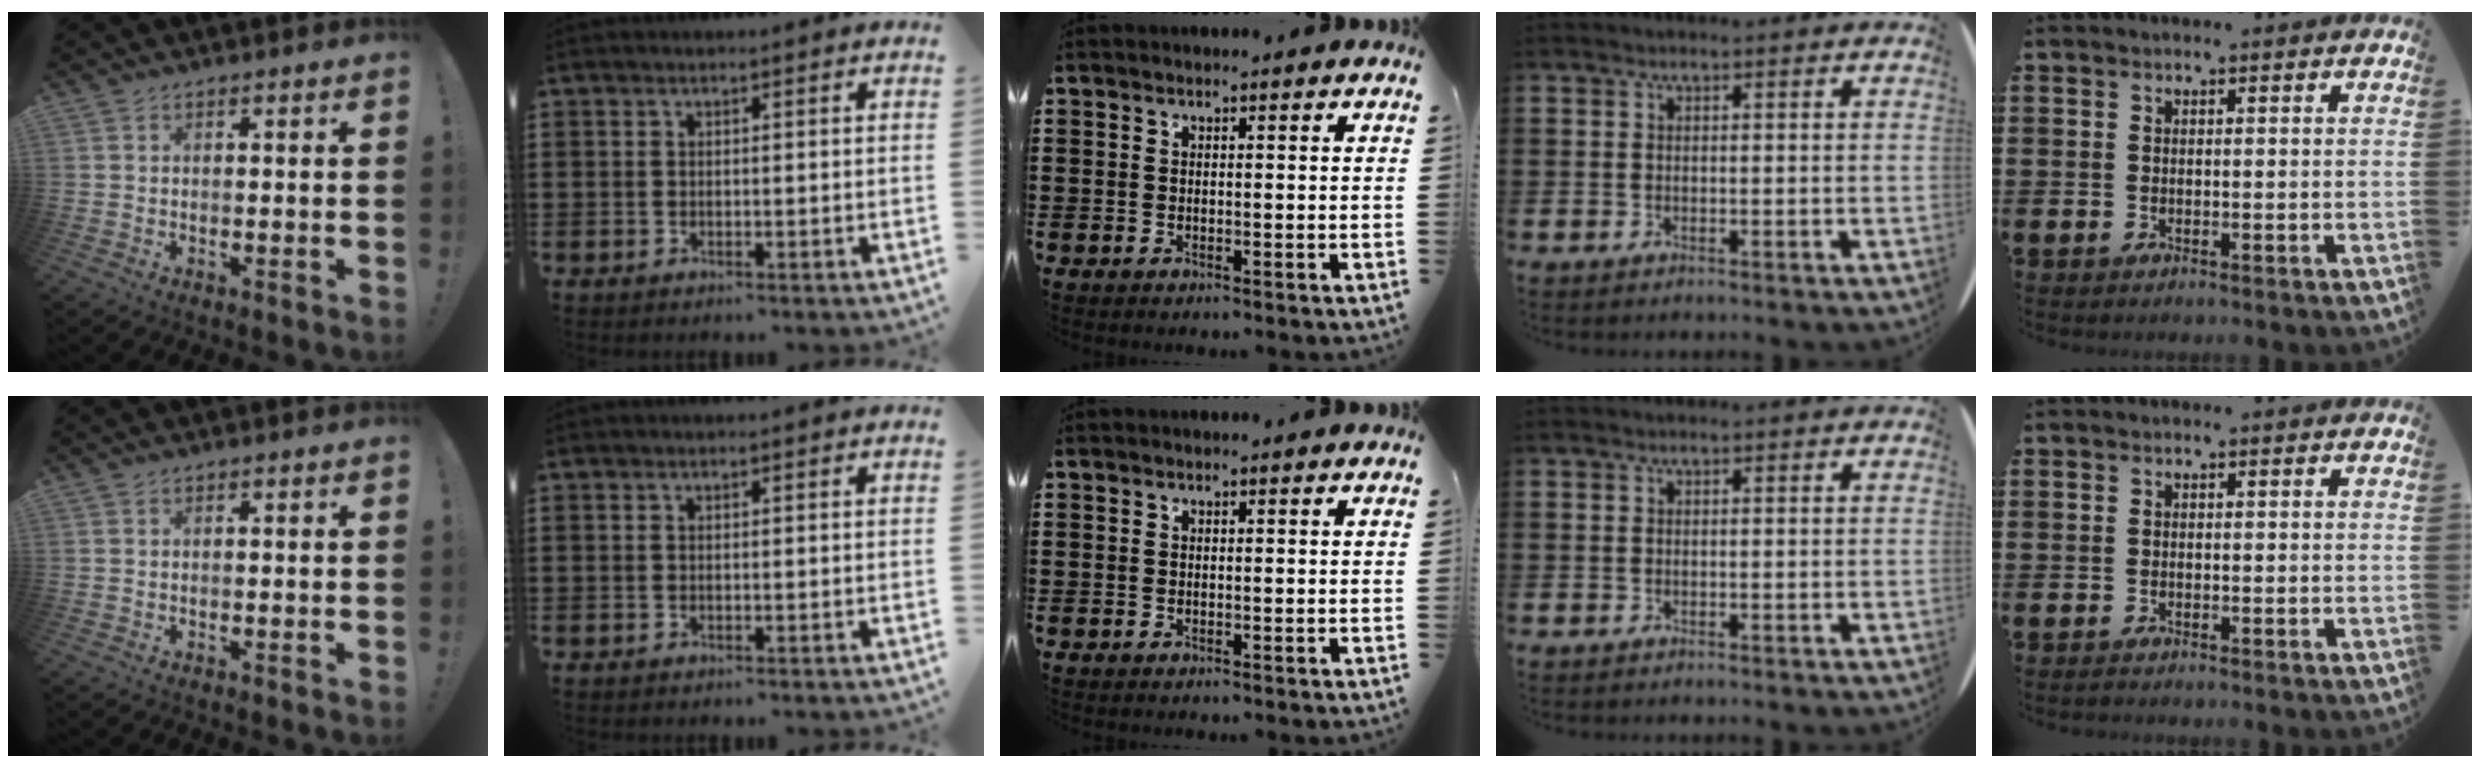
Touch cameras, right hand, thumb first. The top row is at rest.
{}